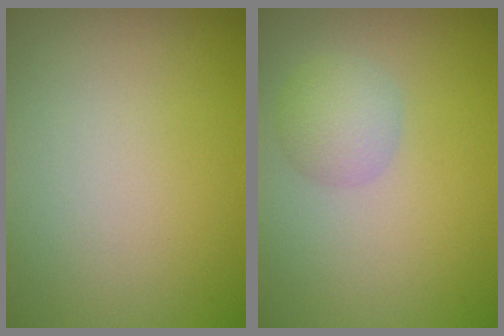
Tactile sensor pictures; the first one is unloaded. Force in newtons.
{"total": 2.7, "press": 2.7, "slide": 0.1}